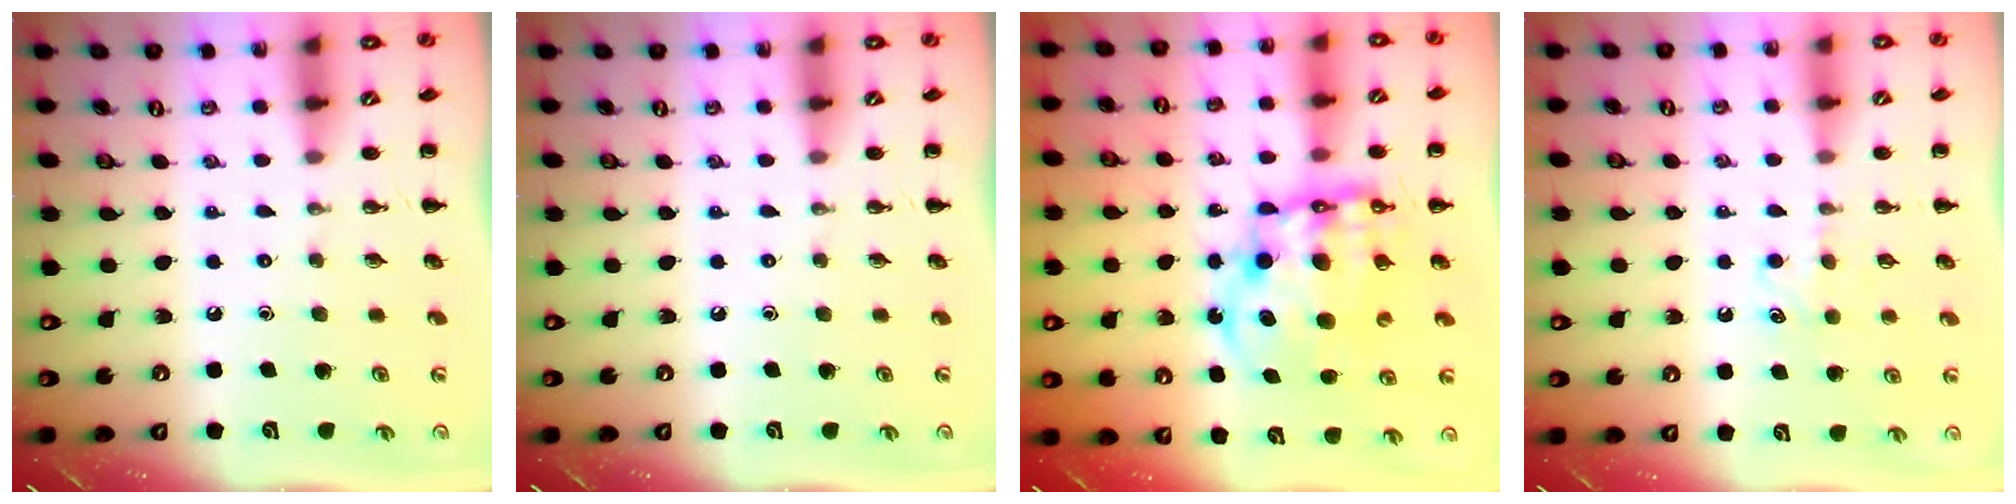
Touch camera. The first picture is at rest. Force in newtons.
{"total": 0.0}
{"total": 14.3, "press": 13.8, "slide": 3.4}
{"total": 5.1, "press": 5.0, "slide": 1.2}